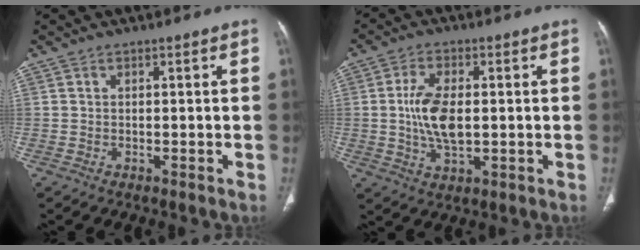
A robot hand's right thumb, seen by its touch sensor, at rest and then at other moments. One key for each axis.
{"total": 8.6, "fx": 0.2, "fy": 4.4, "fz": 7.4, "tx": -0.151, "ty": -0.003, "tz": 0.007}